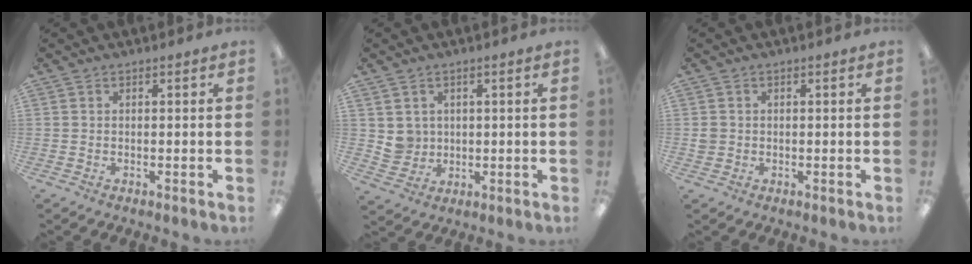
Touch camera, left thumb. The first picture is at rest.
{"total": 4.5, "force": [1.6, 4.2, 0.0], "torque": [0.000, -0.001, 0.030]}
{"total": 1.7, "force": [-0.1, 1.7, 0.1], "torque": [-0.002, 0.004, -0.005]}